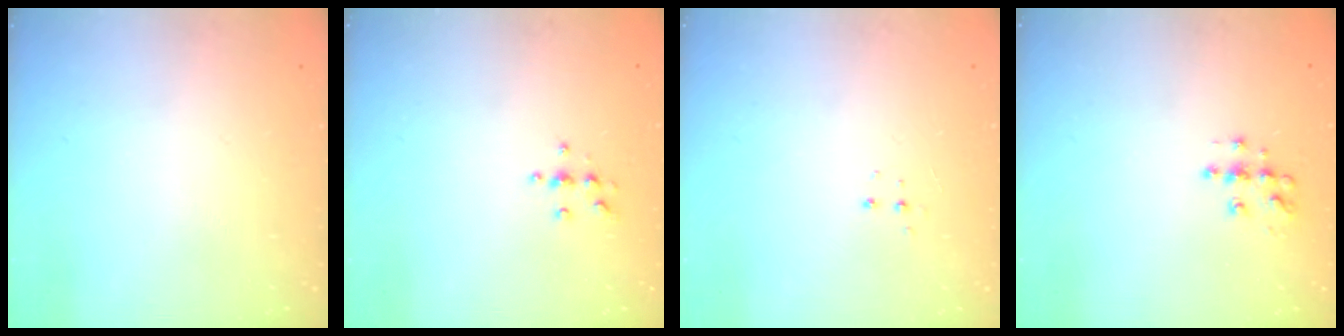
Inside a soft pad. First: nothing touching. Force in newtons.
{"total": 4.0, "press": 3.9, "slide": 0.6}
{"total": 5.2, "press": 5.2, "slide": 0.3}
{"total": 7.5, "press": 7.5, "slide": 0.3}